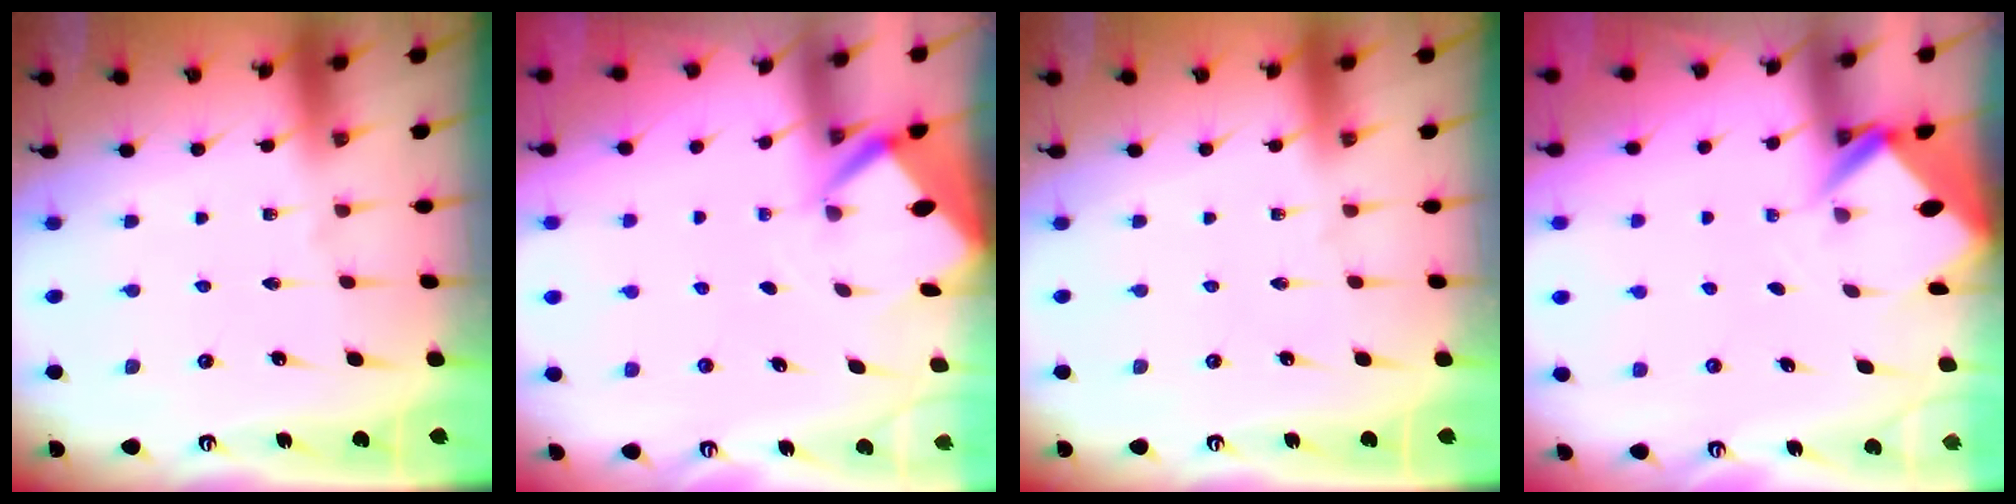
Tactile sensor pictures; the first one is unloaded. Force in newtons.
{"total": 2.8, "press": 2.8, "slide": 0.2}
{"total": 0.0}
{"total": 2.8, "press": 2.8, "slide": 0.1}